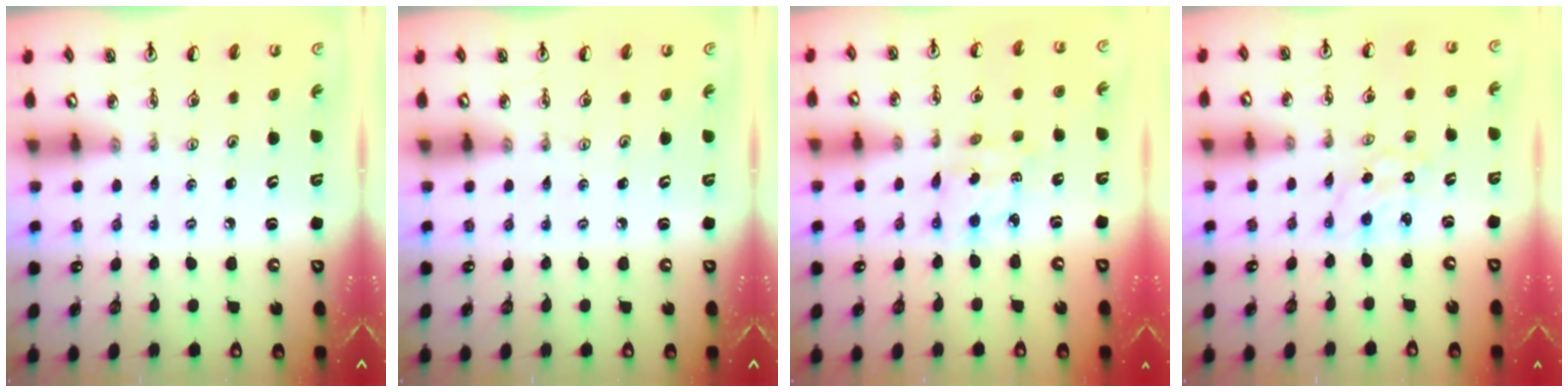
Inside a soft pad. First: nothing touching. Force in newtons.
{"total": 0.0}
{"total": 2.9, "press": 2.9, "slide": 0.2}
{"total": 0.7, "press": 0.6, "slide": 0.3}